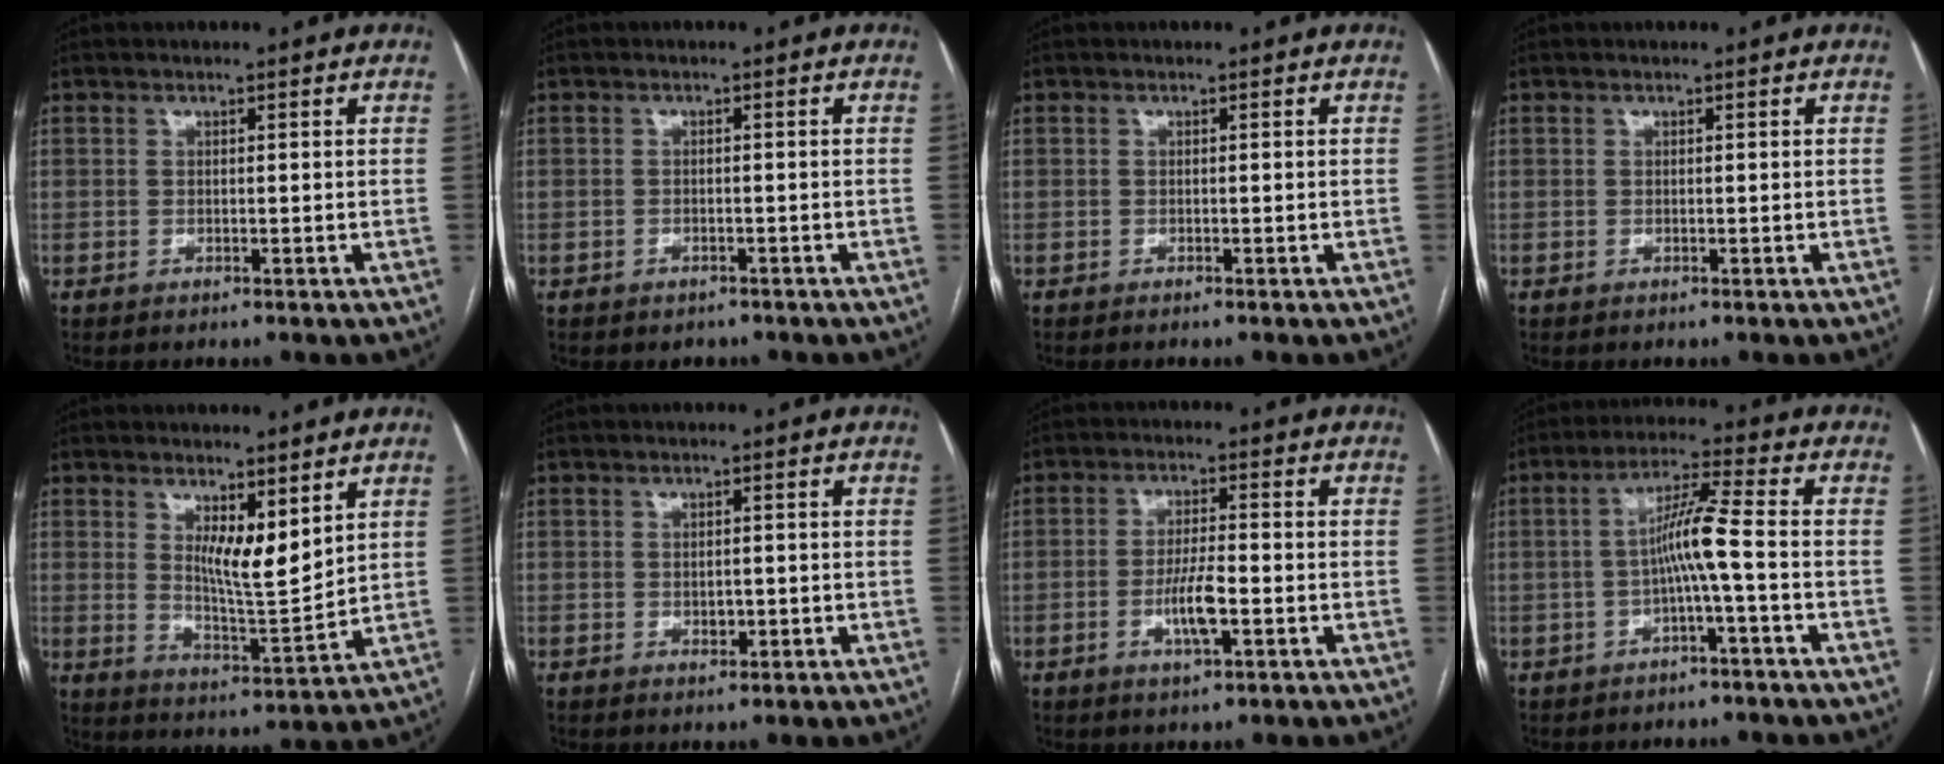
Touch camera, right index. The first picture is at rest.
{"total": 1.6, "force": [-1.3, 1.0, 0.2], "torque": [-0.007, 0.002, -0.015]}
{"total": 0.6, "force": [-0.5, -0.1, 0.3], "torque": [-0.003, 0.000, -0.009]}
{"total": 0.0}
{"total": 7.3, "force": [3.7, 1.7, 6.1], "torque": [-0.106, -0.020, 0.070]}
{"total": 1.6, "force": [-0.3, 1.1, 1.2], "torque": [-0.018, 0.001, 0.001]}
{"total": 5.3, "force": [-1.8, 0.8, 4.9], "torque": [-0.096, -0.003, -0.031]}
{"total": 6.4, "force": [-1.4, -0.7, 6.2], "torque": [-0.114, 0.019, -0.025]}